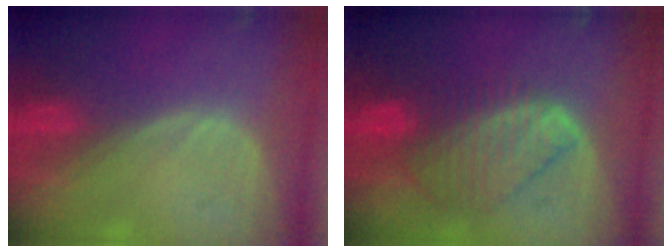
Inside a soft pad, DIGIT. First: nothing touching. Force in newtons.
{"total": 8.6, "press": 7.6, "slide": 4.1}